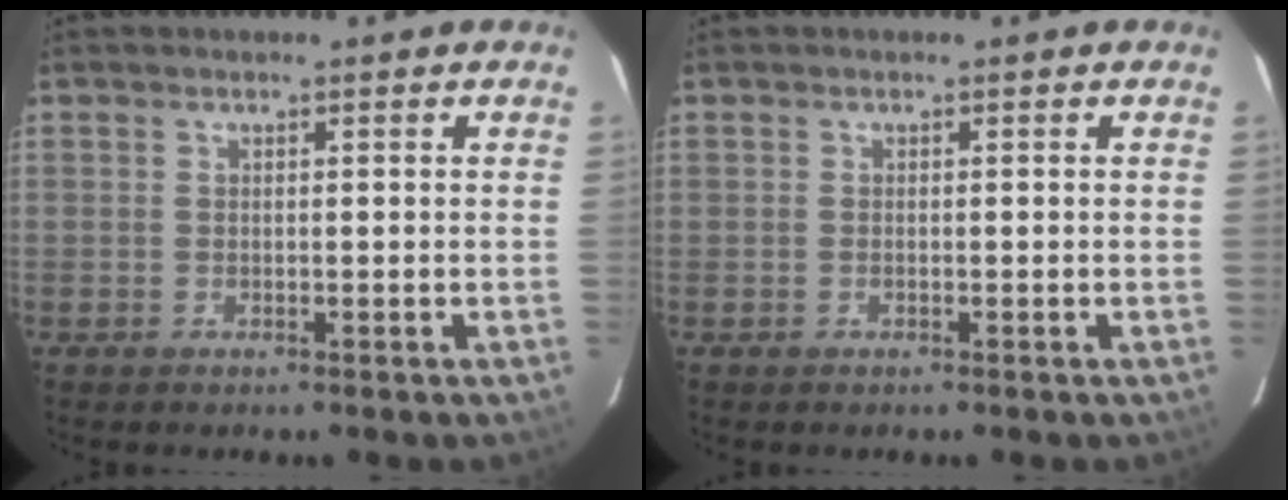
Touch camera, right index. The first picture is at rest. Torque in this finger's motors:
{"motor_torque": [0.18, 0.09, 0.01, 0.00]}